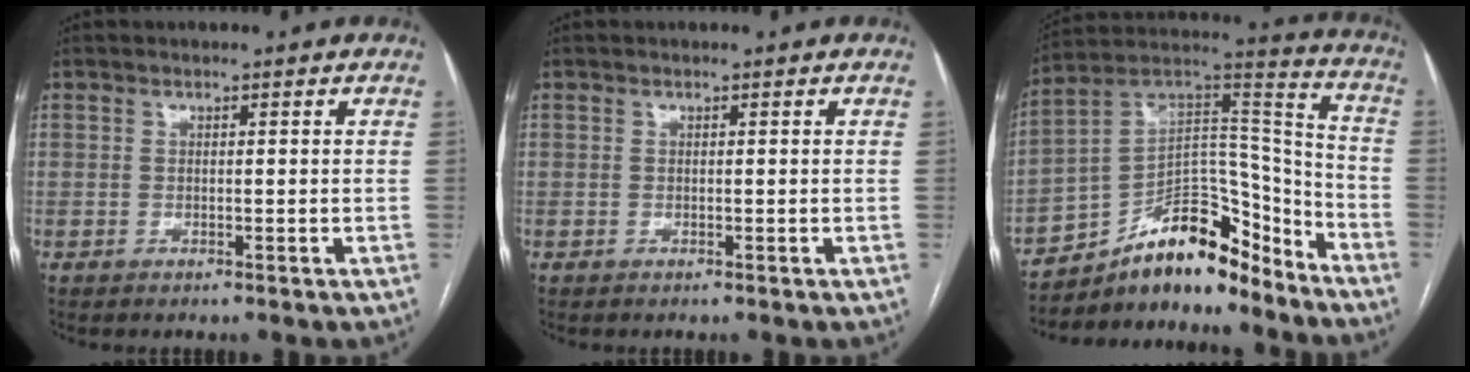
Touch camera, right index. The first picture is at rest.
{"total": 0.0}
{"total": 16.8, "force": [-12.9, 6.2, 8.8], "torque": [-0.135, 0.061, -0.214]}